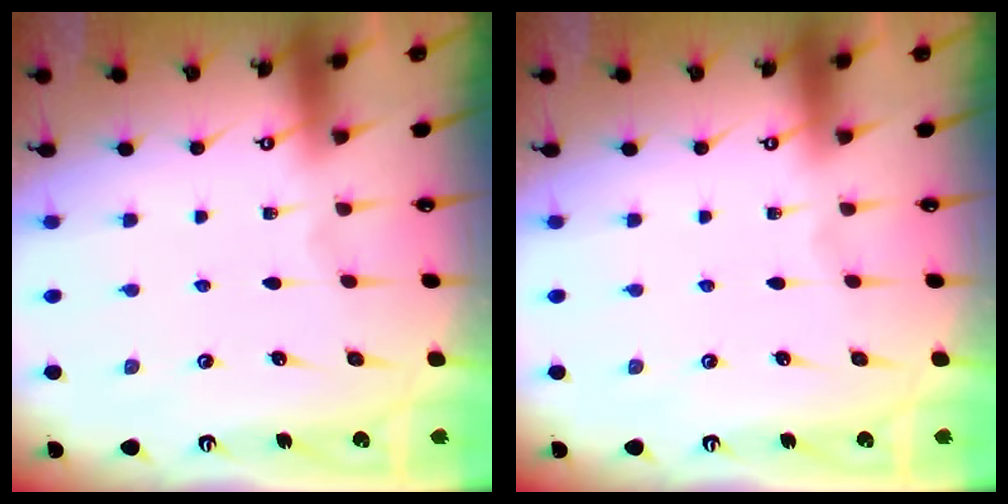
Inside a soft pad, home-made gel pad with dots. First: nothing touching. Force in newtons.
{"total": 0.0}